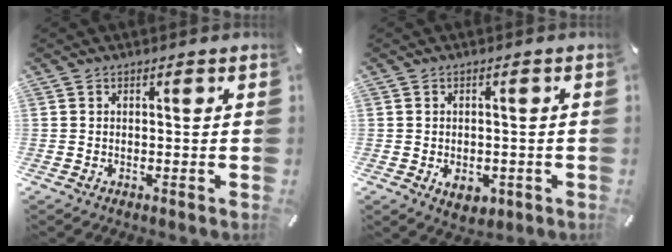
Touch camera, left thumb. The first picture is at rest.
{"total": 4.2, "force": [-1.4, 3.1, 2.5], "torque": [-0.030, -0.002, -0.027]}